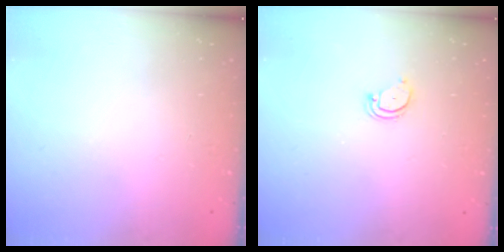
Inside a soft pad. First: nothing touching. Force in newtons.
{"total": 3.0, "press": 3.0, "slide": 0.3}